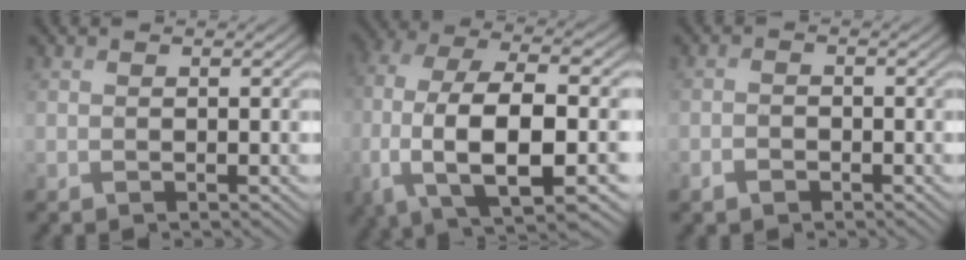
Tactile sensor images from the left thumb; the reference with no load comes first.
{"total": 14.5, "force": [-4.1, 6.2, 12.4], "torque": [-0.270, -0.018, -0.074]}
{"total": 1.6, "force": [-1.4, 0.8, 0.3], "torque": [-0.001, -0.001, -0.032]}